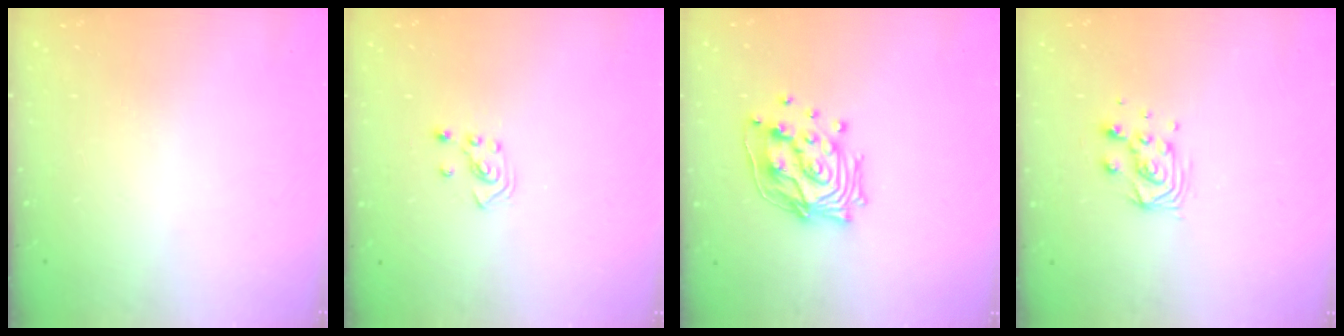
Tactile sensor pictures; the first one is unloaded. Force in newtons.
{"total": 2.1, "press": 2.1, "slide": 0.3}
{"total": 14.9, "press": 14.8, "slide": 1.4}
{"total": 7.0, "press": 7.0, "slide": 0.5}